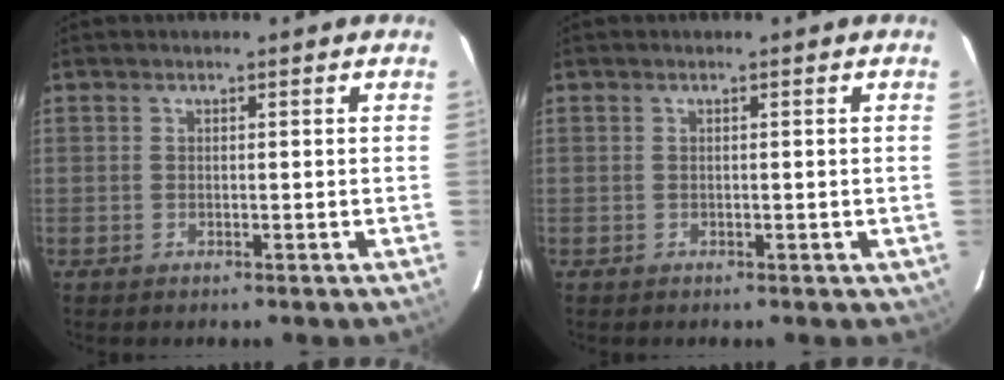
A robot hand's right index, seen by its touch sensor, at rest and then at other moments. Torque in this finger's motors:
{"motor_torque": [0.39, -0.33, 0.16, 0.02]}